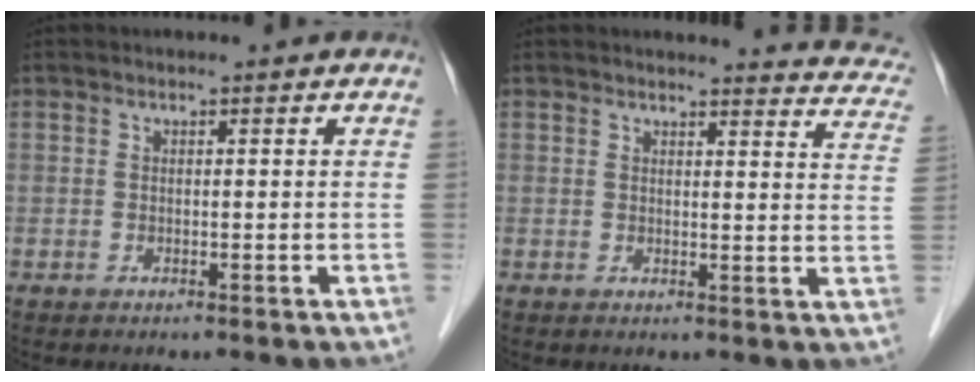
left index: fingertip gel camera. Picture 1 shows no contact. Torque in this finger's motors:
{"motor_torque": [0.29, -0.51, -0.05, -0.02]}